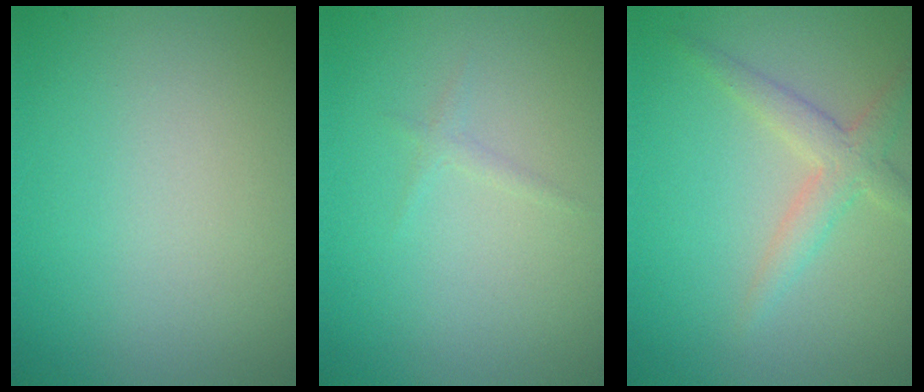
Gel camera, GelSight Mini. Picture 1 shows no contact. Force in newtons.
{"total": 0.6, "press": 0.6, "slide": 0.1}
{"total": 2.7, "press": 2.7, "slide": 0.1}